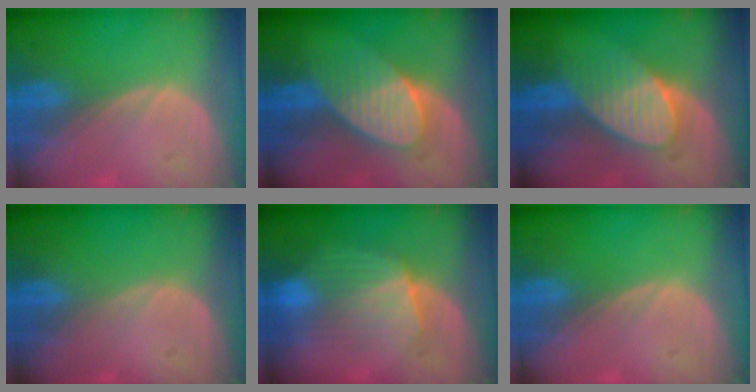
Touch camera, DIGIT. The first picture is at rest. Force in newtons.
{"total": 7.0, "press": 7.0, "slide": 0.4}
{"total": 7.0, "press": 7.0, "slide": 0.4}
{"total": 0.0}
{"total": 7.7, "press": 7.6, "slide": 0.7}
{"total": 0.0}